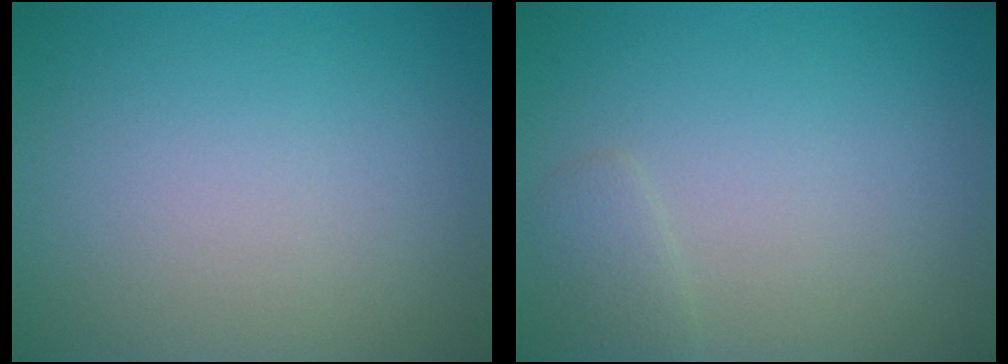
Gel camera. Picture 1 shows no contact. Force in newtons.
{"total": 1.1, "press": 1.1, "slide": 0.1}